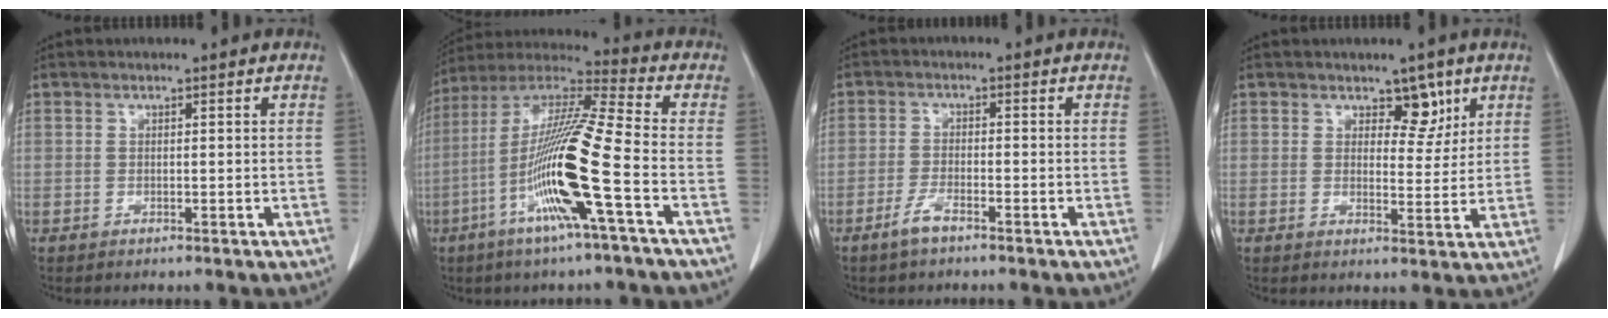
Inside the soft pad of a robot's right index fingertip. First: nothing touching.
{"total": 17.3, "force": [-5.6, -0.7, 16.3], "torque": [-0.326, -0.009, -0.117]}
{"total": 3.0, "force": [-2.2, 0.5, 2.0], "torque": [-0.043, -0.002, -0.043]}
{"total": 4.1, "force": [2.6, 2.3, 2.3], "torque": [-0.018, -0.004, 0.037]}